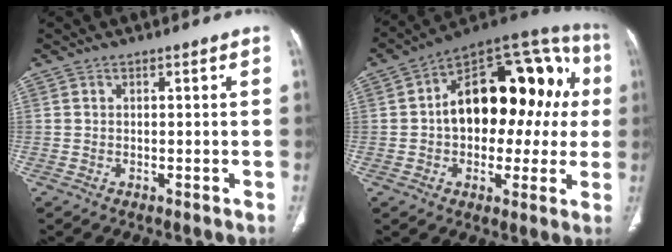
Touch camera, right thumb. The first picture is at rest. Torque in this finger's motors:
{"motor_torque": [1.39, 3.61, 1.64, -0.24, 0.15]}